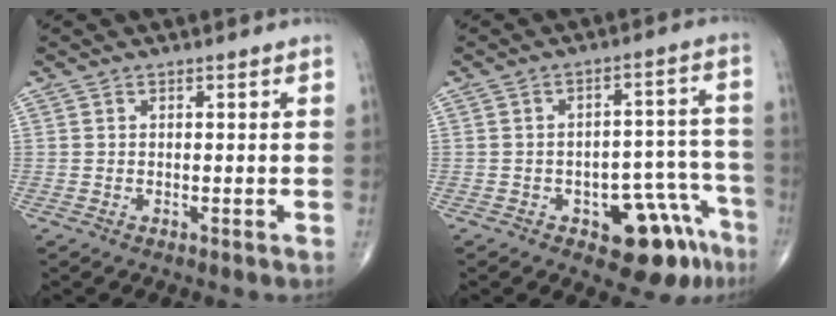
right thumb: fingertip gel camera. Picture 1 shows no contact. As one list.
[{"total": 12.1, "force": [-6.8, 5.8, 8.1], "torque": [-0.053, 0.055, -0.081]}]